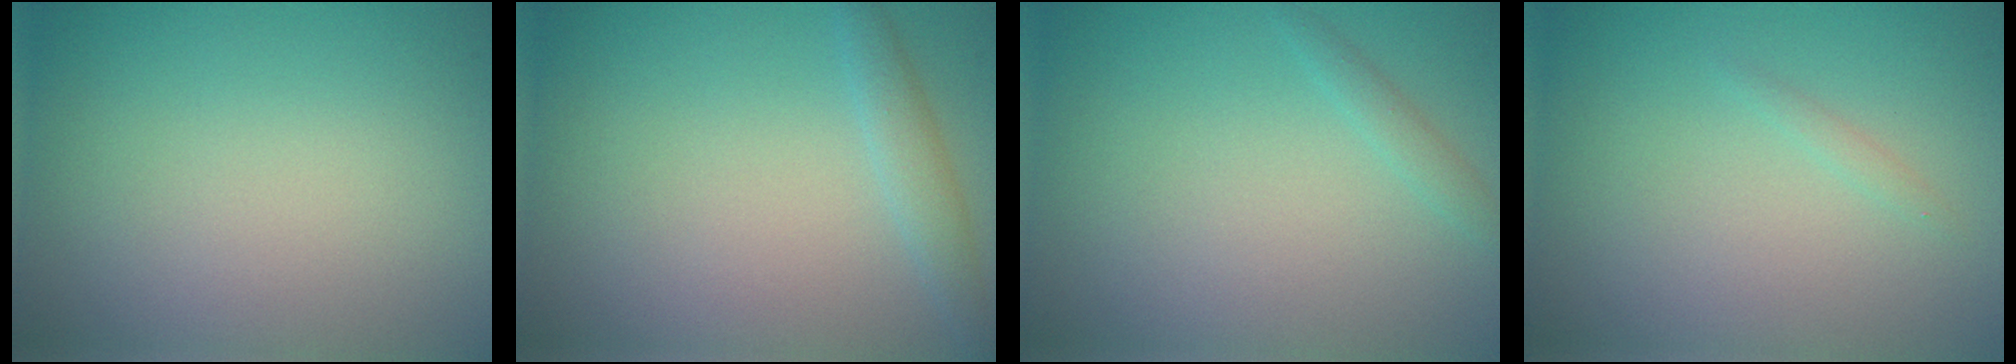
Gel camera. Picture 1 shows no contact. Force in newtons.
{"total": 1.6, "press": 1.6, "slide": 0.1}
{"total": 0.9, "press": 0.9, "slide": 0.0}
{"total": 1.1, "press": 1.1, "slide": 0.2}